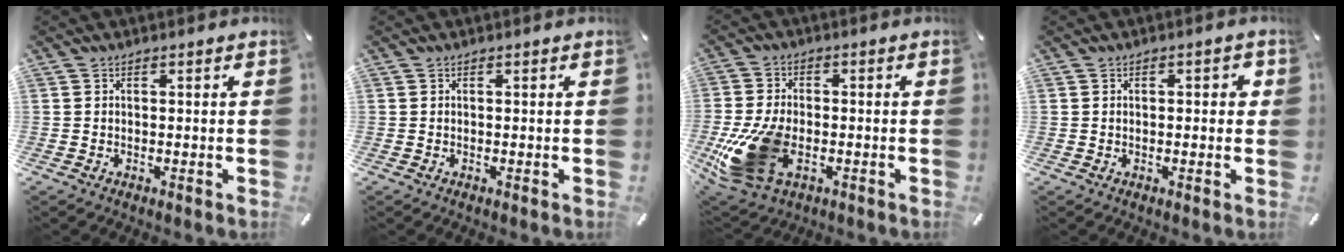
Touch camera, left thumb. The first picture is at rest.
{"total": 0.0}
{"total": 16.2, "force": [-4.4, 10.4, 11.7], "torque": [-0.251, 0.007, -0.070]}
{"total": 2.2, "force": [0.0, 1.1, 1.9], "torque": [-0.028, 0.004, -0.005]}